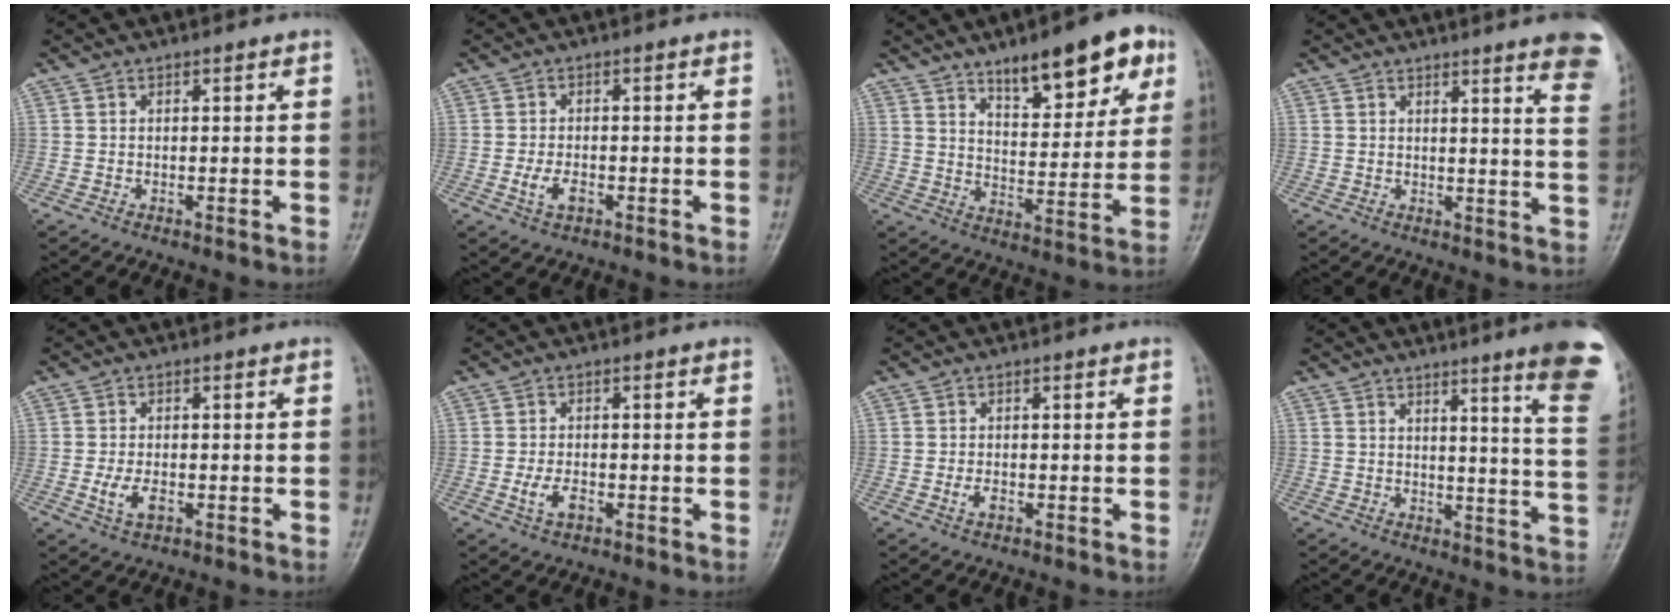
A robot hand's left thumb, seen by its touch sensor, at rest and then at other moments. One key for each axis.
{"total": 3.6, "fx": -1.3, "fy": 2.0, "fz": 2.7, "tx": -0.055, "ty": 0.005, "tz": -0.021}
{"total": 16.2, "fx": 9.4, "fy": 5.9, "fz": 11.8, "tx": -0.125, "ty": -0.037, "tz": 0.141}
{"total": 11.5, "fx": 7.9, "fy": 1.1, "fz": 8.2, "tx": -0.077, "ty": -0.035, "tz": 0.071}
{"total": 4.2, "fx": -1.2, "fy": 2.3, "fz": 3.3, "tx": -0.065, "ty": 0.001, "tz": -0.020}
{"total": 3.8, "fx": -1.4, "fy": 2.1, "fz": 2.9, "tx": -0.058, "ty": 0.006, "tz": -0.023}
{"total": 2.0, "fx": -0.8, "fy": 1.1, "fz": 1.4, "tx": -0.028, "ty": 0.005, "tz": -0.014}
{"total": 14.7, "fx": 9.4, "fy": 0.9, "fz": 11.3, "tx": -0.120, "ty": -0.058, "tz": 0.100}